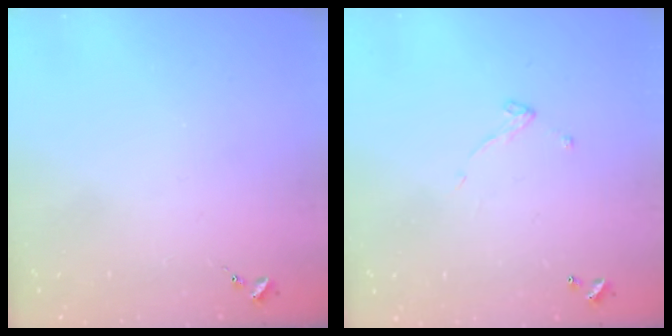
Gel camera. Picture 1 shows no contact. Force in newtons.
{"total": 4.9, "press": 4.9, "slide": 0.1}